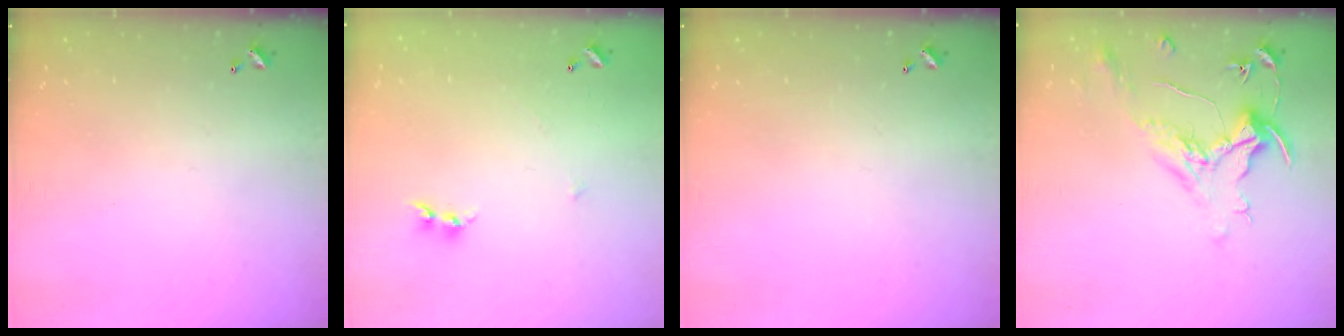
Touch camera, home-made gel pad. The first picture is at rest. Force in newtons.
{"total": 7.0, "press": 7.0, "slide": 0.4}
{"total": 0.0}
{"total": 1.6, "press": 1.4, "slide": 0.7}